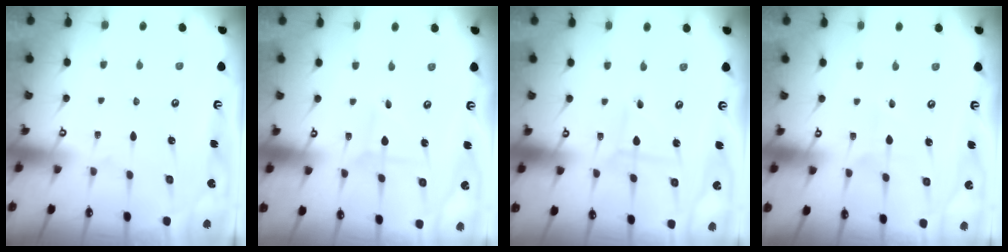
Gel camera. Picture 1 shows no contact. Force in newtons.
{"total": 1.0, "press": 1.0, "slide": 0.1}
{"total": 1.4, "press": 1.3, "slide": 0.1}
{"total": 2.6, "press": 2.6, "slide": 0.3}